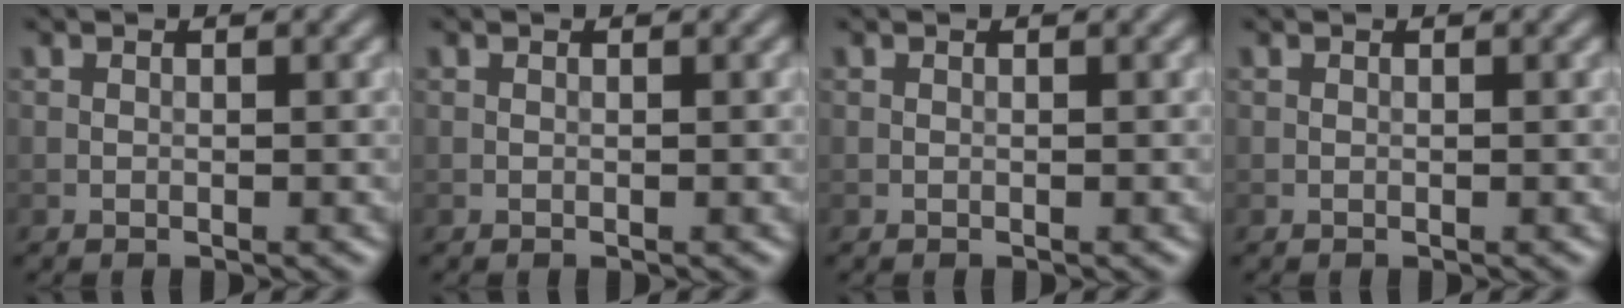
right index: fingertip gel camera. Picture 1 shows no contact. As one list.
[{"total": 0.0}, {"total": 0.0}, {"total": 0.0}]